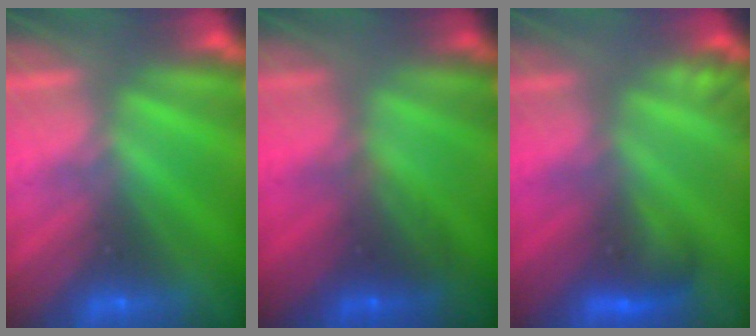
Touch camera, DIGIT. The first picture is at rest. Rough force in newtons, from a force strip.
{"total": 1.7}
{"total": 2.9}